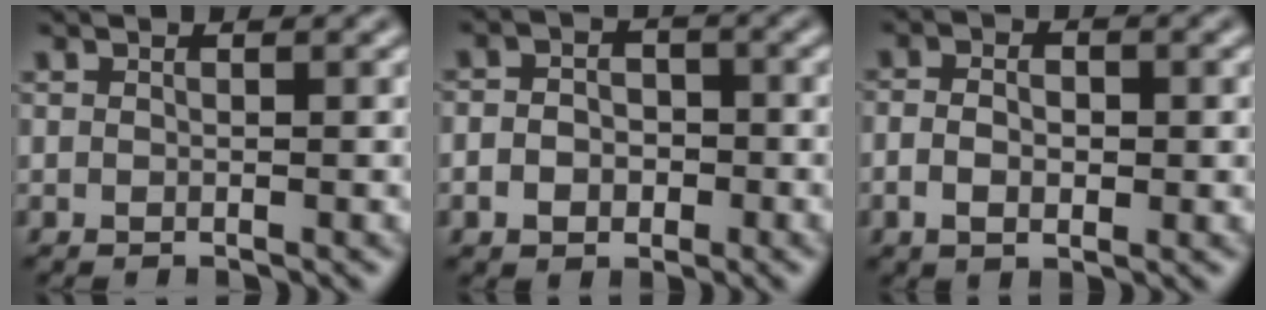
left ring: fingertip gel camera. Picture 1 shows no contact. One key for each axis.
{"total": 3.0, "fx": -0.9, "fy": 2.4, "fz": 1.5, "tx": -0.017, "ty": 0.001, "tz": -0.025}
{"total": 2.8, "fx": -0.4, "fy": 1.8, "fz": 2.1, "tx": -0.042, "ty": -0.002, "tz": -0.008}